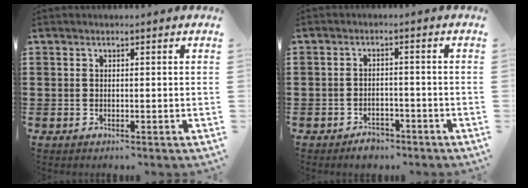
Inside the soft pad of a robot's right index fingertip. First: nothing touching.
{"total": 2.5, "force": [-2.3, 0.7, 0.4], "torque": [-0.014, 0.001, -0.046]}